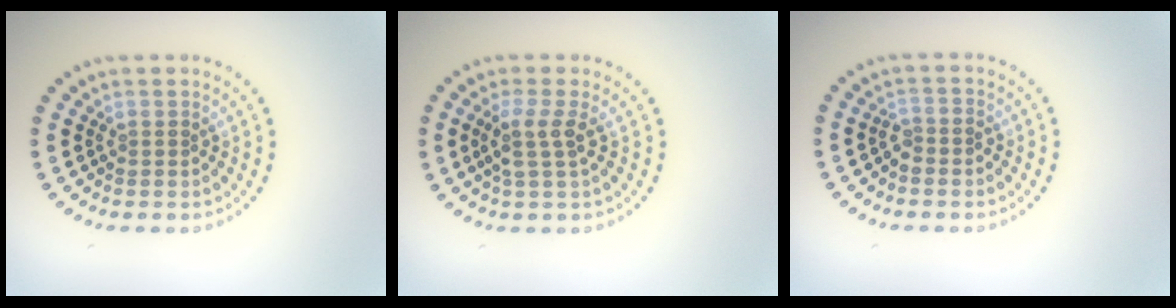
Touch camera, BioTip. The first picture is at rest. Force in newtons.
{"total": 2.4, "press": 1.9, "slide": 1.5}
{"total": 1.3, "press": 1.1, "slide": 0.7}